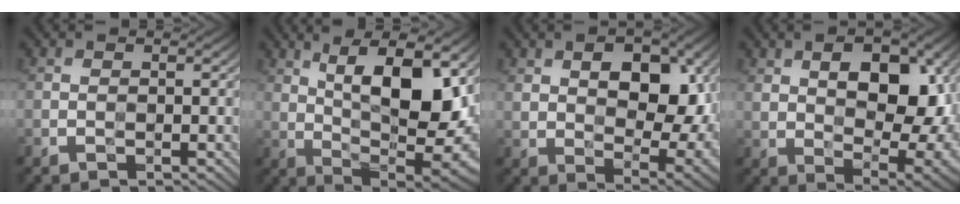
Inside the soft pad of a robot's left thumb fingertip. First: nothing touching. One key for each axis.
{"total": 15.5, "fx": 5.1, "fy": 6.0, "fz": 13.3, "tx": -0.202, "ty": 0.025, "tz": 0.075}
{"total": 13.0, "fx": 3.9, "fy": 7.3, "fz": 10.0, "tx": -0.143, "ty": 0.006, "tz": 0.066}
{"total": 14.1, "fx": 3.8, "fy": 7.5, "fz": 11.2, "tx": -0.149, "ty": 0.015, "tz": 0.061}